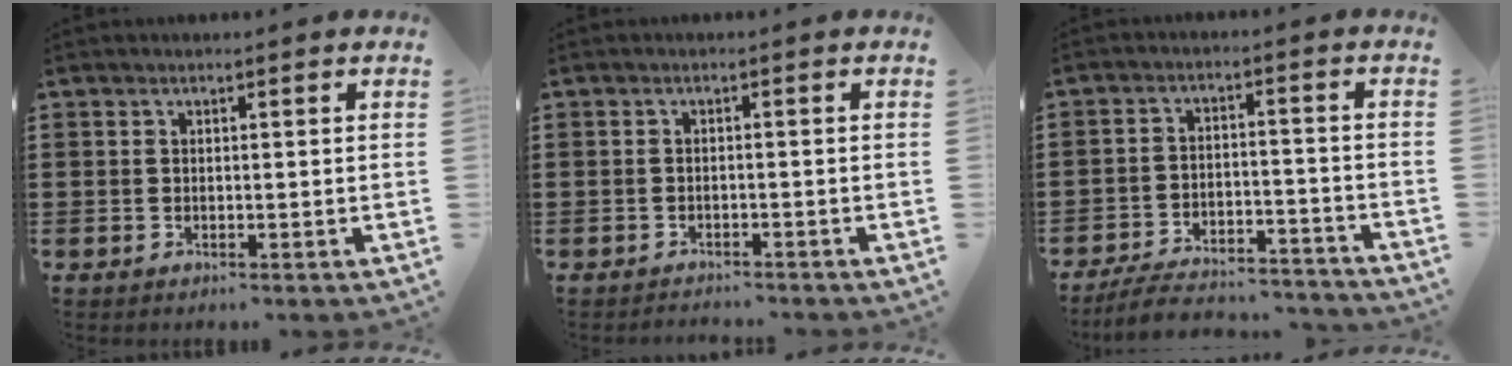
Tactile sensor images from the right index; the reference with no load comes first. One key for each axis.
{"total": 1.2, "fx": -1.2, "fy": 0.1, "fz": 0.1, "tx": -0.006, "ty": 0.000, "tz": -0.025}
{"total": 6.4, "fx": -6.0, "fy": 0.9, "fz": 1.9, "tx": -0.039, "ty": 0.008, "tz": -0.117}